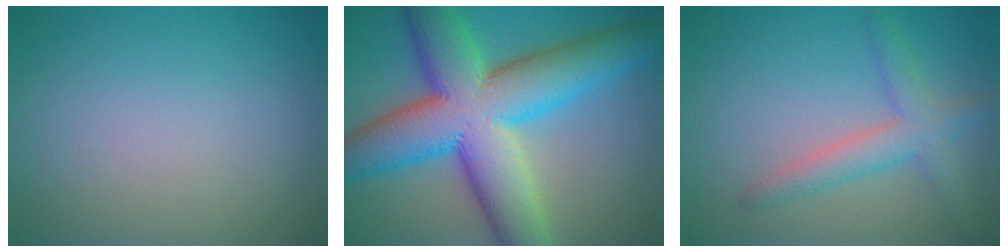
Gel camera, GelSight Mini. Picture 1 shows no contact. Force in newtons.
{"total": 14.4, "press": 14.4, "slide": 0.3}
{"total": 3.5, "press": 3.5, "slide": 0.2}